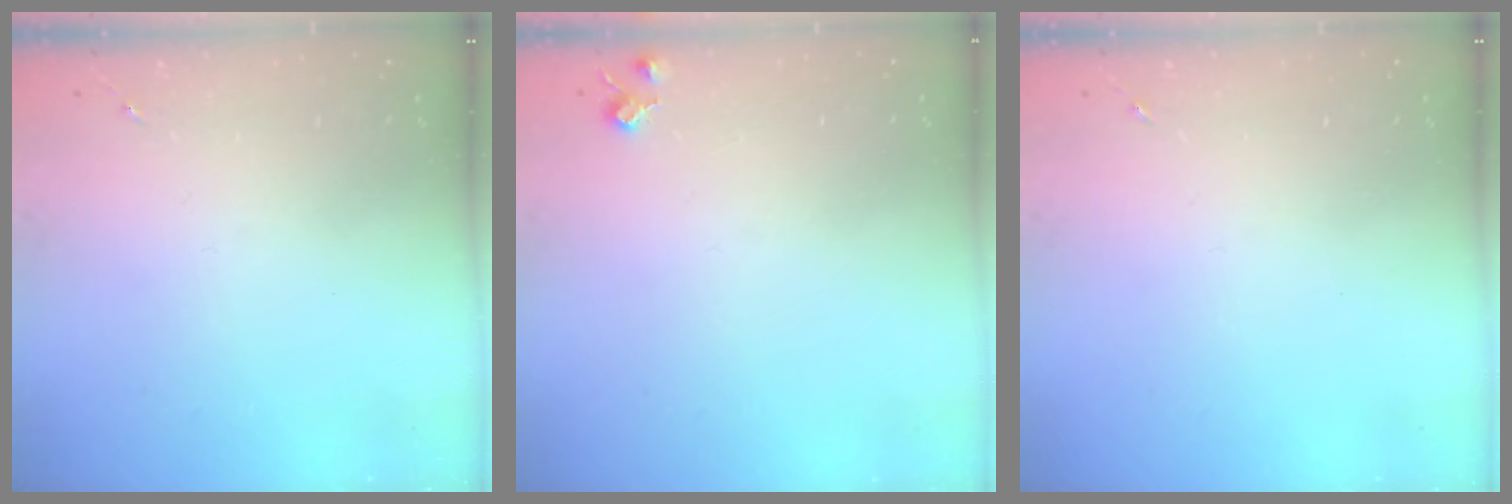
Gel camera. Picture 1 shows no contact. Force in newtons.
{"total": 5.7, "press": 5.6, "slide": 0.9}
{"total": 0.0}